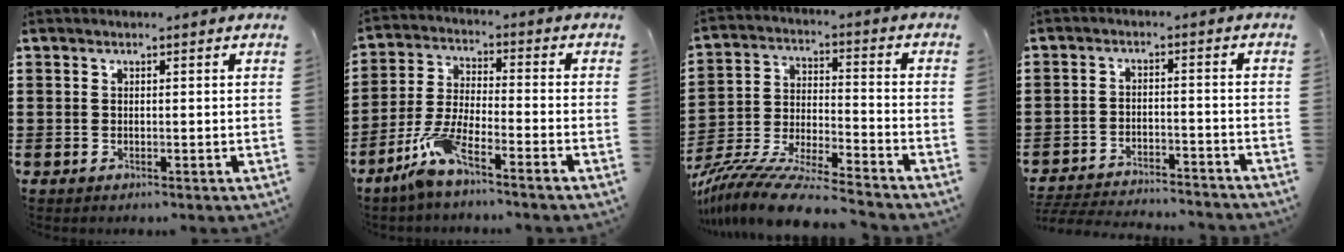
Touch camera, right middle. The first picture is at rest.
{"total": 6.9, "force": [-5.4, 0.5, 4.3], "torque": [-0.104, -0.014, -0.107]}
{"total": 10.8, "force": [-10.1, -0.1, 3.8], "torque": [-0.079, 0.006, -0.204]}
{"total": 4.4, "force": [-4.3, 0.0, 0.7], "torque": [-0.020, 0.000, -0.091]}